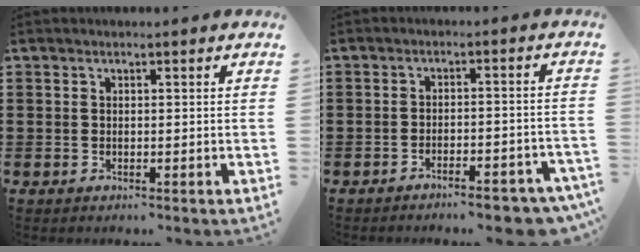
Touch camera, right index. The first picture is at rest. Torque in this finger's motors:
{"motor_torque": [2.14, 0.00, 0.83, 0.06]}